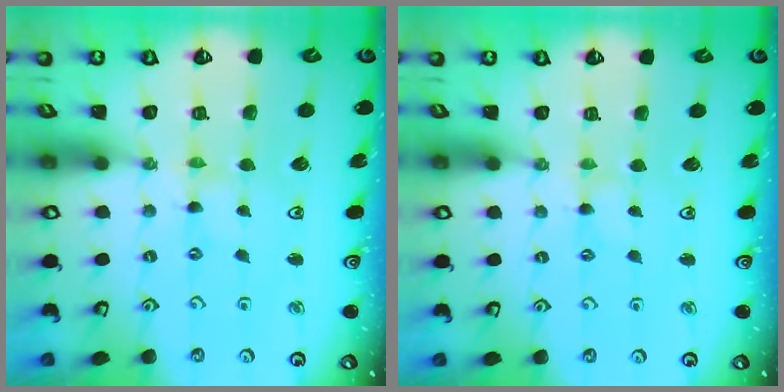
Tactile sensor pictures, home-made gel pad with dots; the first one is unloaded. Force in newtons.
{"total": 1.1, "press": 1.1, "slide": 0.3}